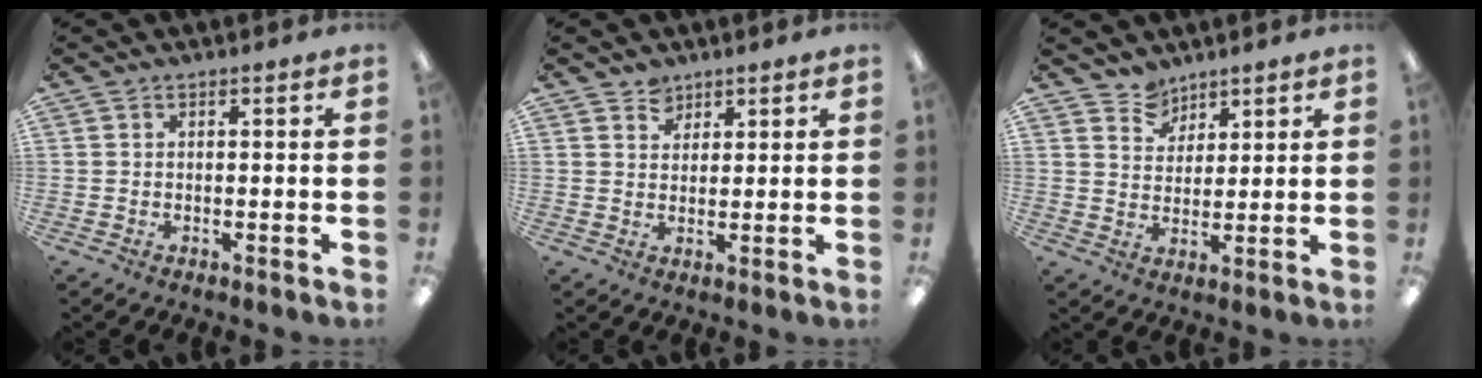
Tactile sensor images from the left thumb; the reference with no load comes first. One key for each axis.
{"total": 3.4, "fx": 2.7, "fy": 2.0, "fz": 0.0, "tx": 0.000, "ty": -0.009, "tz": 0.050}
{"total": 5.8, "fx": 4.9, "fy": 3.2, "fz": -0.1, "tx": -0.005, "ty": -0.029, "tz": 0.093}